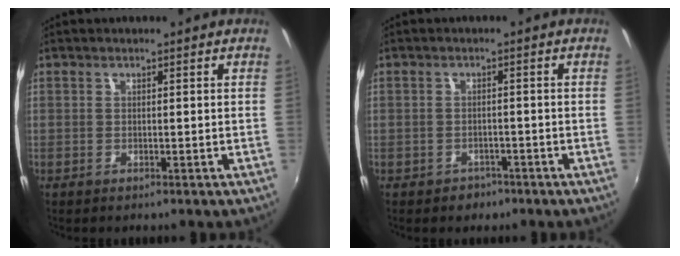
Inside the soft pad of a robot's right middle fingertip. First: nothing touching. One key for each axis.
{"total": 2.8, "fx": -1.8, "fy": 2.2, "fz": 0.4, "tx": -0.015, "ty": 0.001, "tz": -0.023}